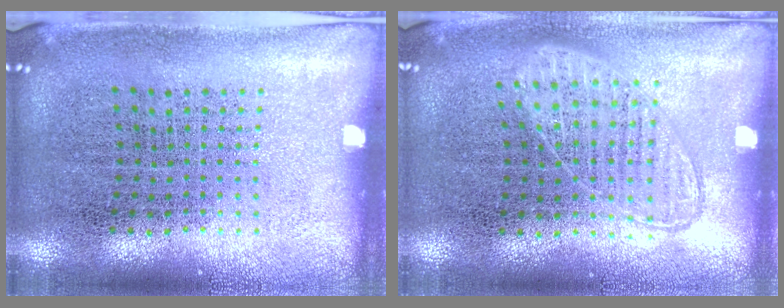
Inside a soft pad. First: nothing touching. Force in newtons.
{"total": 0.8, "press": 0.8, "slide": 0.2}